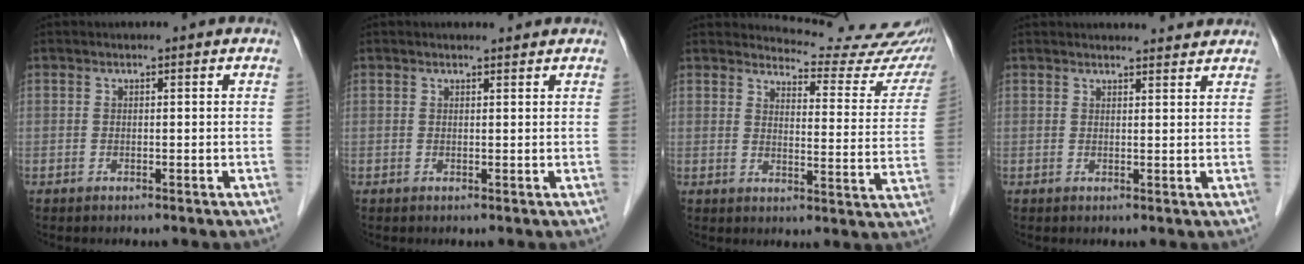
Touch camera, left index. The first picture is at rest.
{"total": 1.5, "force": [1.4, 0.2, 0.2], "torque": [-0.011, 0.002, 0.022]}
{"total": 17.5, "force": [17.0, 3.0, 2.9], "torque": [-0.016, -0.089, 0.172]}
{"total": 5.7, "force": [5.6, 0.7, 0.9], "torque": [-0.010, 0.012, 0.059]}